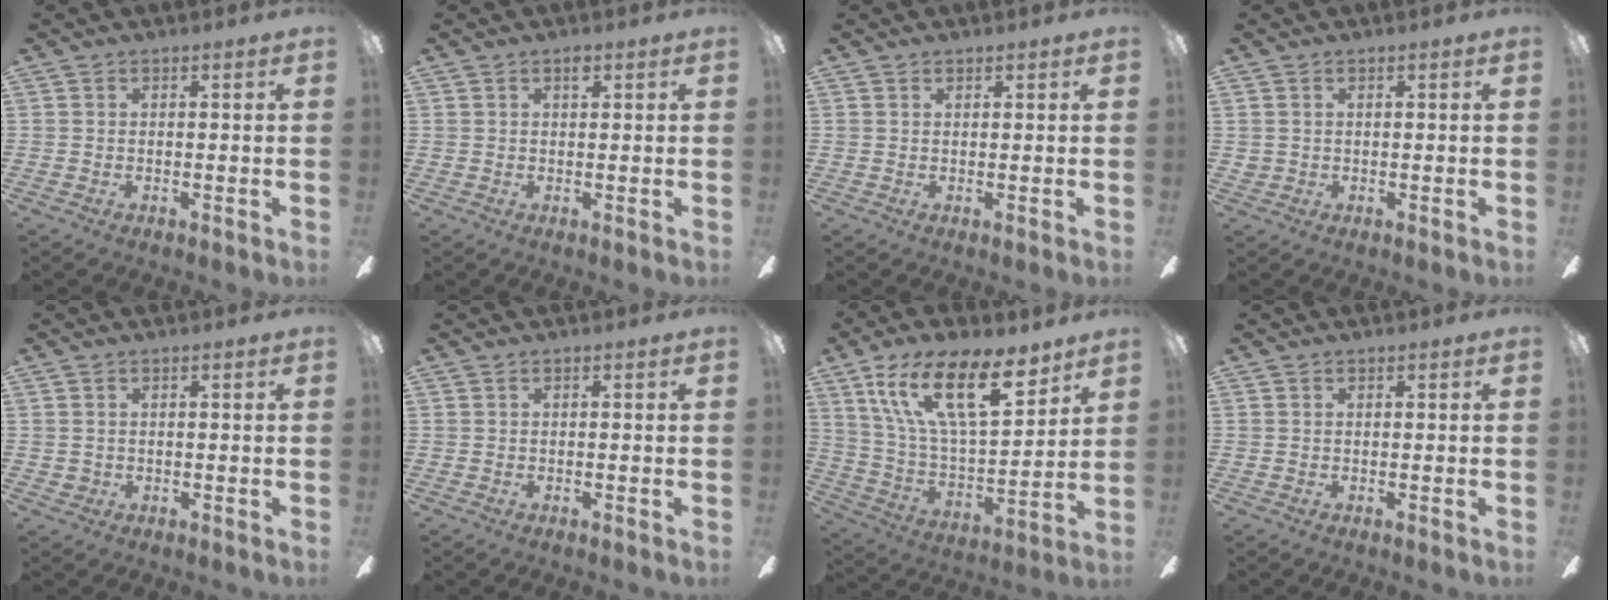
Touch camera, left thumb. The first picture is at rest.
{"total": 1.4, "force": [0.9, 0.7, 0.9], "torque": [-0.003, -0.005, 0.012]}
{"total": 0.7, "force": [0.6, 0.4, 0.0], "torque": [0.000, -0.001, 0.013]}
{"total": 1.3, "force": [0.5, 1.2, 0.1], "torque": [-0.003, 0.004, 0.008]}
{"total": 1.2, "force": [0.4, 1.2, 0.2], "torque": [-0.005, 0.003, 0.006]}
{"total": 0.0}
{"total": 21.3, "force": [12.8, 8.3, 14.8], "torque": [-0.278, -0.064, 0.217]}
{"total": 0.0}